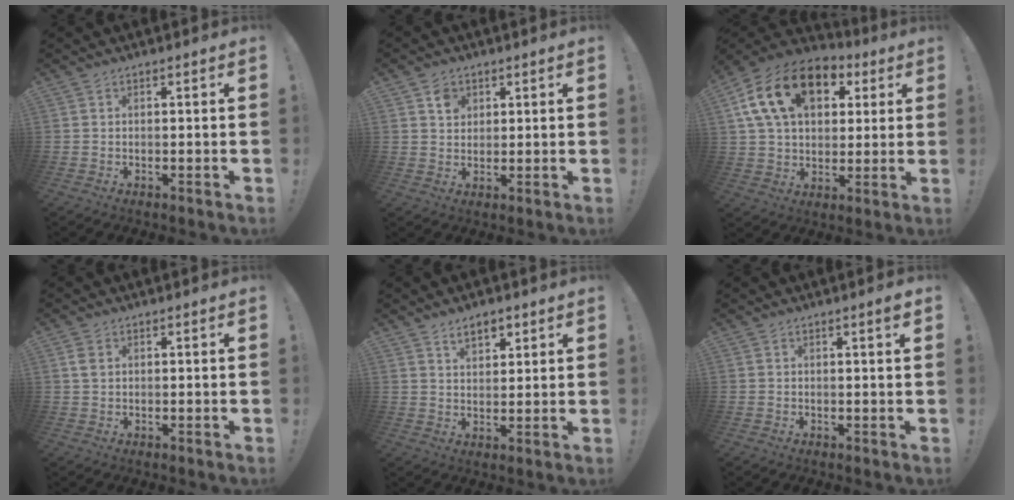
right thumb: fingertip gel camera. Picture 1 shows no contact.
{"total": 4.4, "force": [2.4, 3.6, 1.1], "torque": [-0.010, -0.008, 0.040]}
{"total": 20.1, "force": [8.2, 13.3, 12.6], "torque": [-0.221, -0.013, 0.150]}
{"total": 2.2, "force": [0.9, 1.5, 1.4], "torque": [-0.024, 0.002, 0.016]}
{"total": 5.7, "force": [3.6, 3.1, 3.0], "torque": [-0.046, -0.012, 0.065]}
{"total": 1.8, "force": [0.9, -0.2, 1.6], "torque": [-0.022, -0.004, 0.011]}